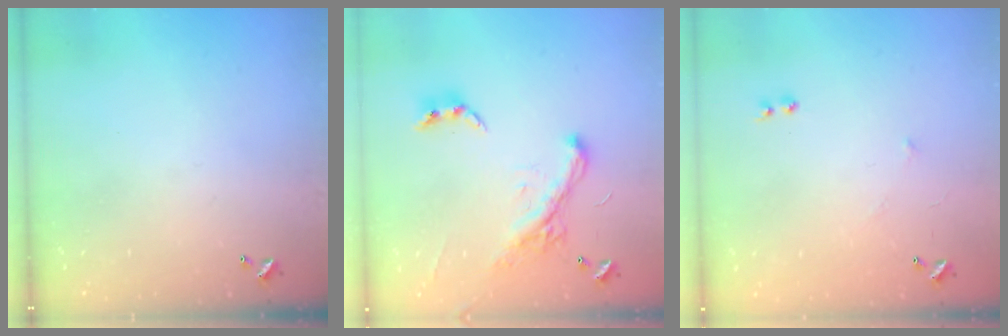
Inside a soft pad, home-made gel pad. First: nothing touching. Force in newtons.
{"total": 2.2, "press": 2.2, "slide": 0.1}
{"total": 6.7, "press": 6.7, "slide": 0.7}